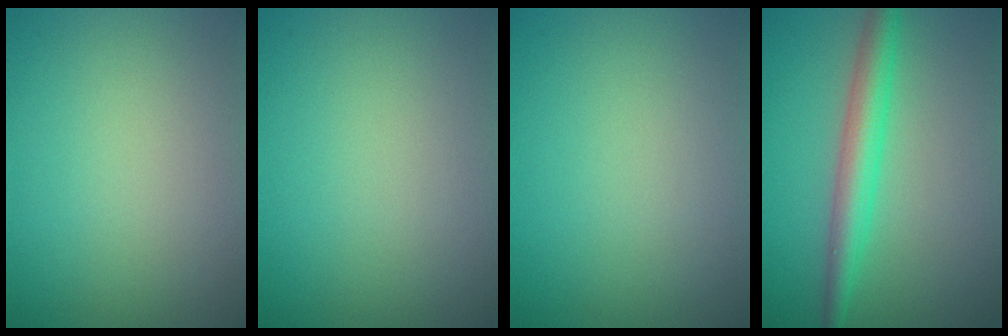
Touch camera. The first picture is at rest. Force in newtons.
{"total": 0.0}
{"total": 0.0}
{"total": 4.0, "press": 4.0, "slide": 0.2}